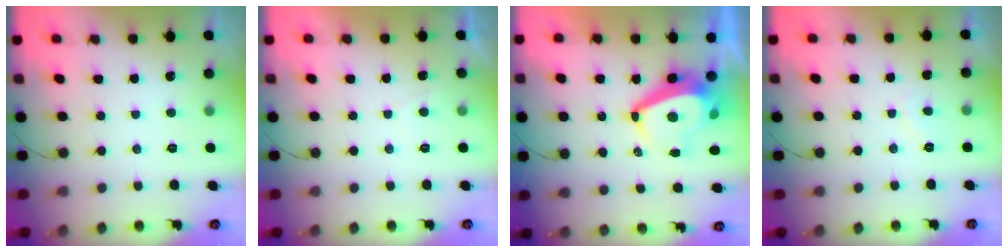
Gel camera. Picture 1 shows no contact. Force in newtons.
{"total": 0.9, "press": 0.7, "slide": 0.5}
{"total": 8.4, "press": 8.4, "slide": 0.9}
{"total": 1.7, "press": 1.6, "slide": 0.6}